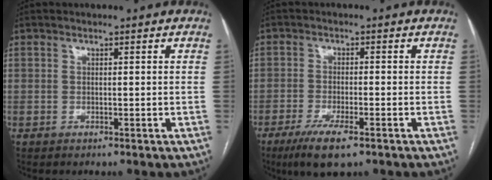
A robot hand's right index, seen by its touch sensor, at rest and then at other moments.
{"total": 6.8, "force": [-4.3, 1.4, 5.1], "torque": [-0.095, -0.014, -0.071]}